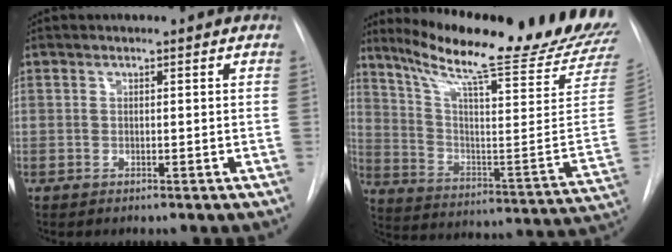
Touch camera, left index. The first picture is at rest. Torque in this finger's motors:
{"motor_torque": [0.59, -1.01, 0.07, 0.06]}